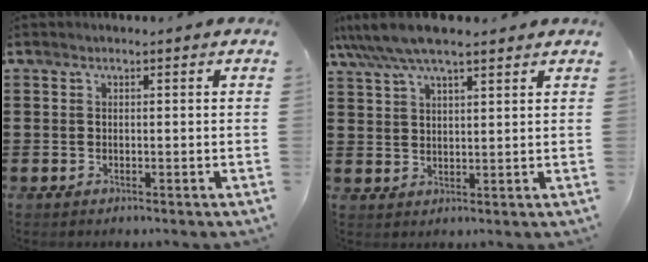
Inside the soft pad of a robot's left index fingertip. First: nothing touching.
{"total": 6.3, "force": [5.1, 1.3, 3.4], "torque": [-0.079, -0.009, 0.093]}